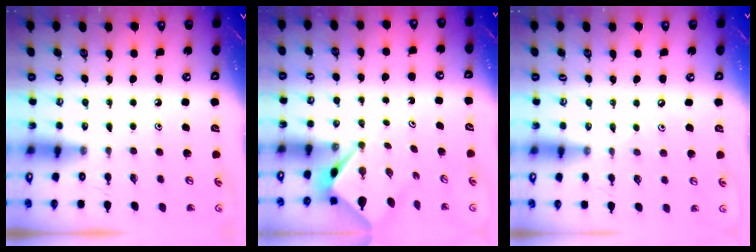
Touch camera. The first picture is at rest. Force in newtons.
{"total": 2.6, "press": 2.6, "slide": 0.2}
{"total": 2.1, "press": 2.0, "slide": 0.5}